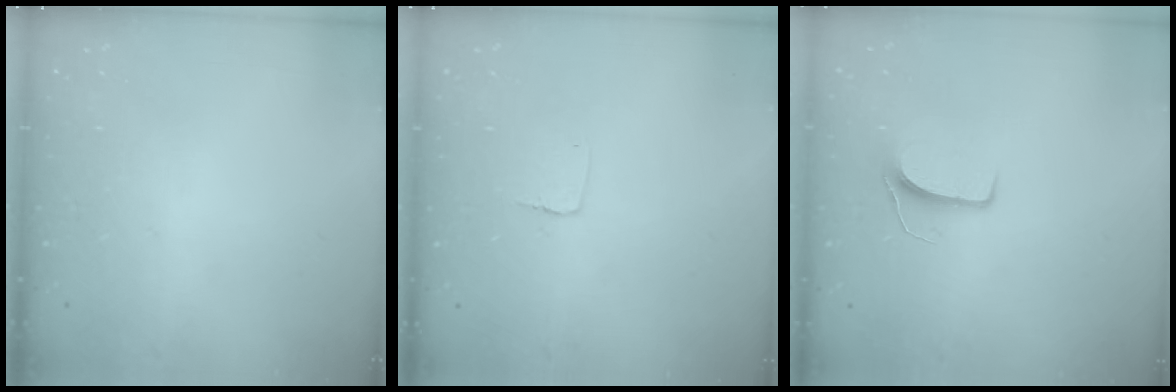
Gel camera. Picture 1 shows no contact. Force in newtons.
{"total": 3.2, "press": 3.2, "slide": 0.3}
{"total": 6.6, "press": 6.6, "slide": 0.5}